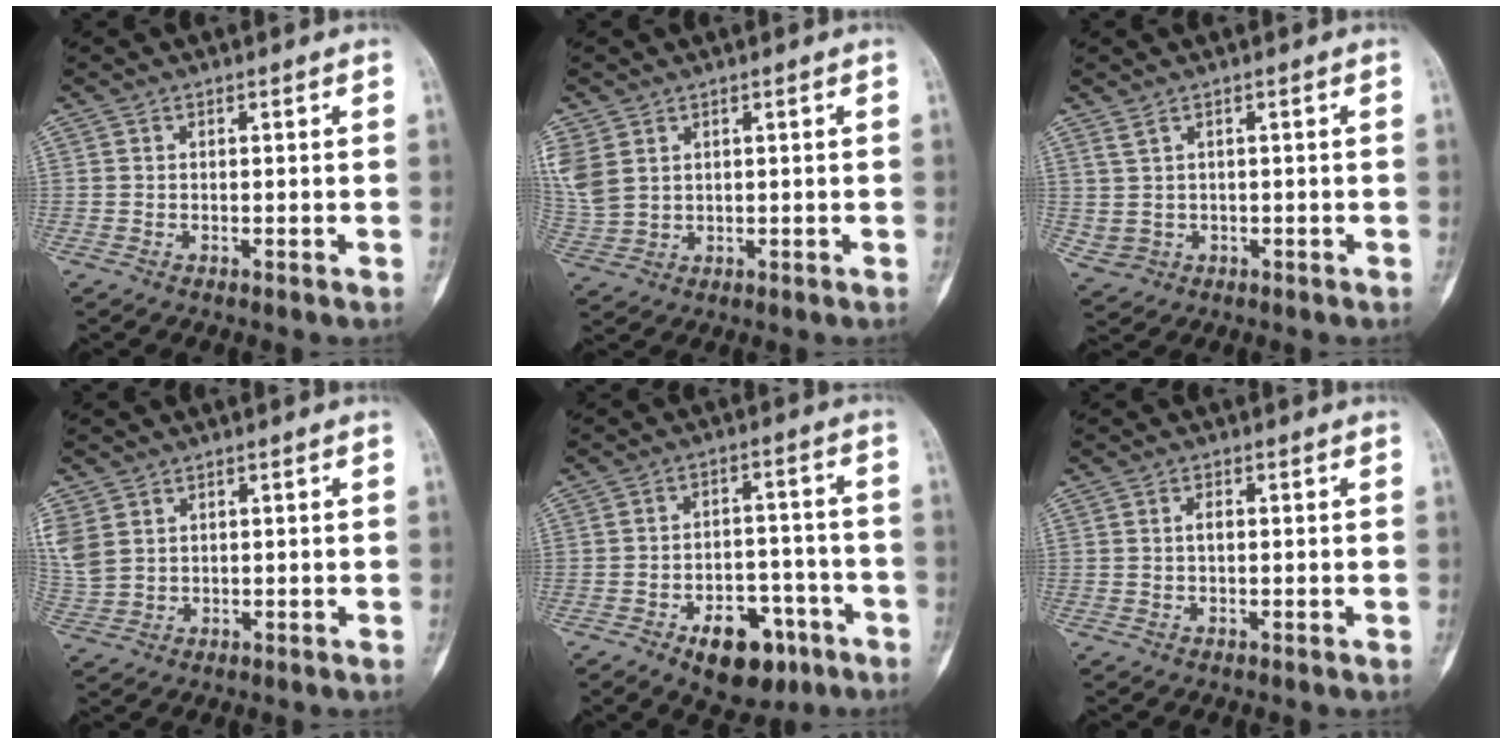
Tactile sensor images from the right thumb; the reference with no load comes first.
{"total": 8.0, "force": [3.0, 5.8, 4.6], "torque": [-0.121, -0.002, 0.077]}
{"total": 2.9, "force": [0.9, 2.2, 1.7], "torque": [-0.036, -0.002, 0.031]}
{"total": 7.1, "force": [2.6, 5.3, 3.9], "torque": [-0.103, 0.001, 0.068]}
{"total": 12.5, "force": [-6.6, 7.3, 7.7], "torque": [-0.076, 0.043, -0.088]}
{"total": 1.3, "force": [0.1, 0.7, 1.1], "torque": [-0.021, 0.003, 0.002]}